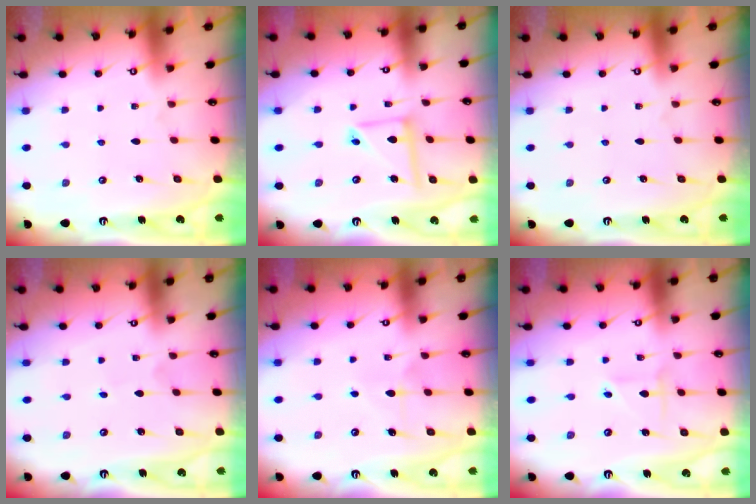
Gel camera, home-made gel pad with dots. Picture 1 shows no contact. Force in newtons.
{"total": 7.9, "press": 7.8, "slide": 0.6}
{"total": 0.0}
{"total": 0.6, "press": 0.6, "slide": 0.0}
{"total": 5.5, "press": 5.4, "slide": 0.8}
{"total": 2.4, "press": 2.4, "slide": 0.2}